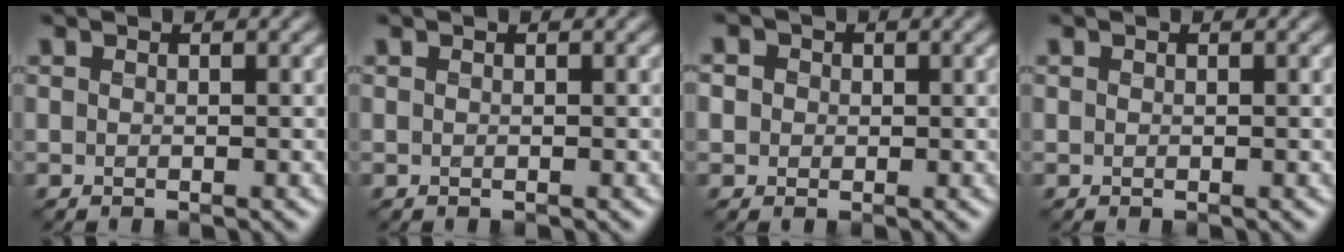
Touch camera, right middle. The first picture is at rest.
{"total": 0.0}
{"total": 4.0, "force": [1.6, 3.3, 1.7], "torque": [-0.038, 0.025, 0.006]}
{"total": 0.0}